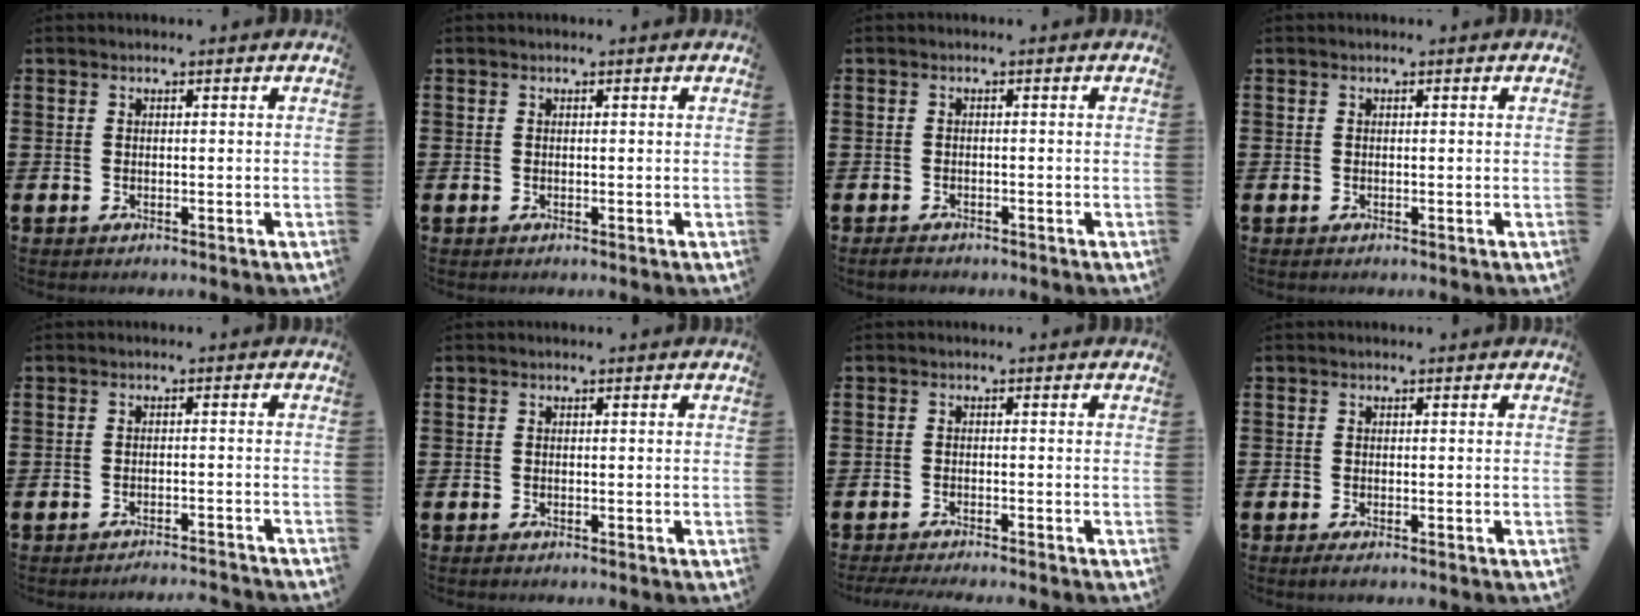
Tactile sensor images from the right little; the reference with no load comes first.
{"total": 0.0}
{"total": 0.7, "force": [-0.5, 0.3, 0.2], "torque": [-0.006, 0.001, -0.011]}
{"total": 0.0}
{"total": 1.6, "force": [-1.6, -0.2, 0.1], "torque": [-0.003, 0.005, -0.032]}
{"total": 0.0}
{"total": 1.1, "force": [-1.1, -0.1, 0.4], "torque": [-0.005, -0.001, -0.021]}
{"total": 0.7, "force": [-0.1, 0.1, 0.7], "torque": [-0.006, -0.005, -0.004]}